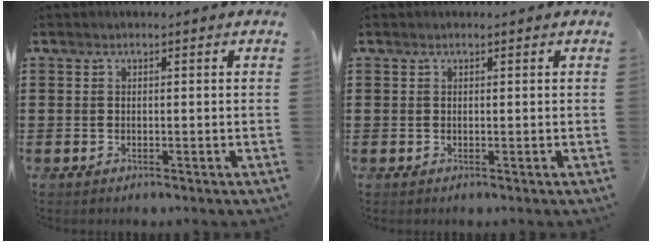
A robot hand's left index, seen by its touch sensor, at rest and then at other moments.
{"total": 0.0}